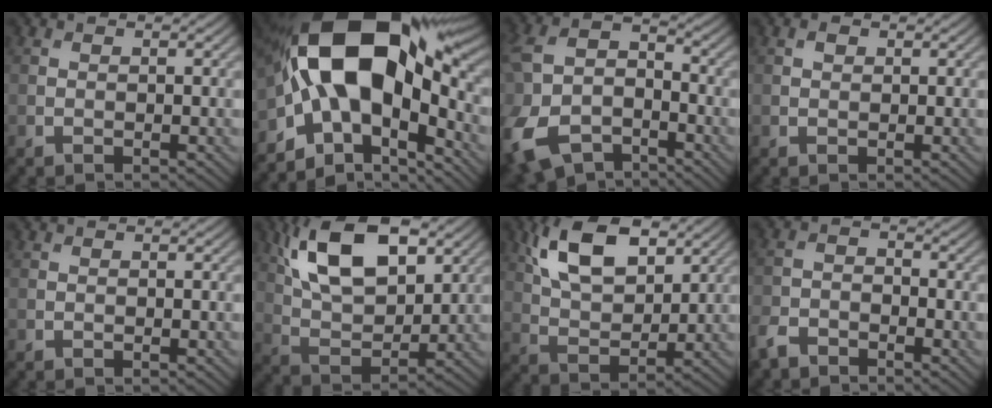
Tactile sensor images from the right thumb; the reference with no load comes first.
{"total": 19.2, "force": [0.2, 11.1, 15.7], "torque": [-0.293, 0.011, -0.006]}
{"total": 14.4, "force": [-7.0, 9.4, 8.3], "torque": [-0.251, -0.064, -0.122]}
{"total": 0.8, "force": [0.4, 0.5, 0.4], "torque": [-0.009, -0.002, 0.007]}
{"total": 0.0}
{"total": 13.7, "force": [6.3, 6.8, 10.1], "torque": [-0.205, 0.008, 0.118]}
{"total": 11.3, "force": [5.6, 5.7, 8.1], "torque": [-0.175, 0.009, 0.109]}
{"total": 4.1, "force": [-3.4, 1.7, 1.6], "torque": [-0.036, -0.007, -0.081]}